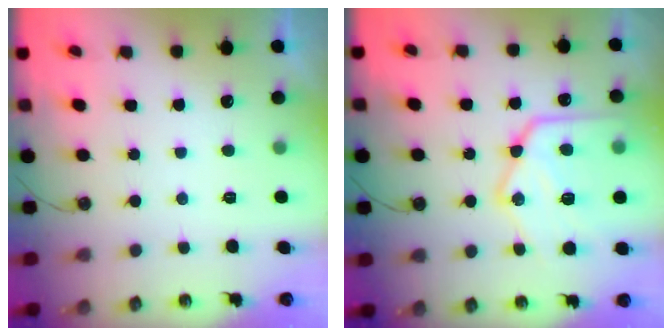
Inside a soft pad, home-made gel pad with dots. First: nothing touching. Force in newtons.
{"total": 21.6, "press": 21.6, "slide": 1.5}